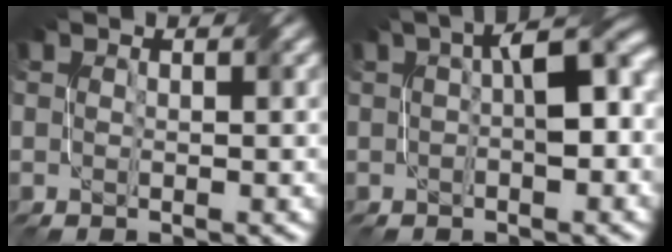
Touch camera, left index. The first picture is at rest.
{"total": 5.7, "force": [0.4, 2.0, 5.3], "torque": [-0.073, 0.019, 0.005]}